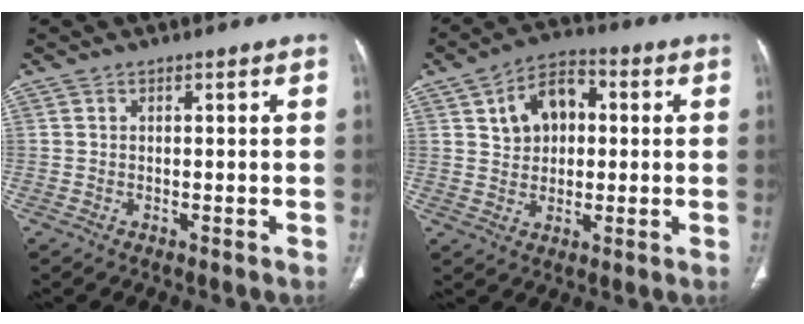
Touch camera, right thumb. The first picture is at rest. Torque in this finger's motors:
{"motor_torque": [0.05, 0.24, 0.02, -0.09, 0.20]}